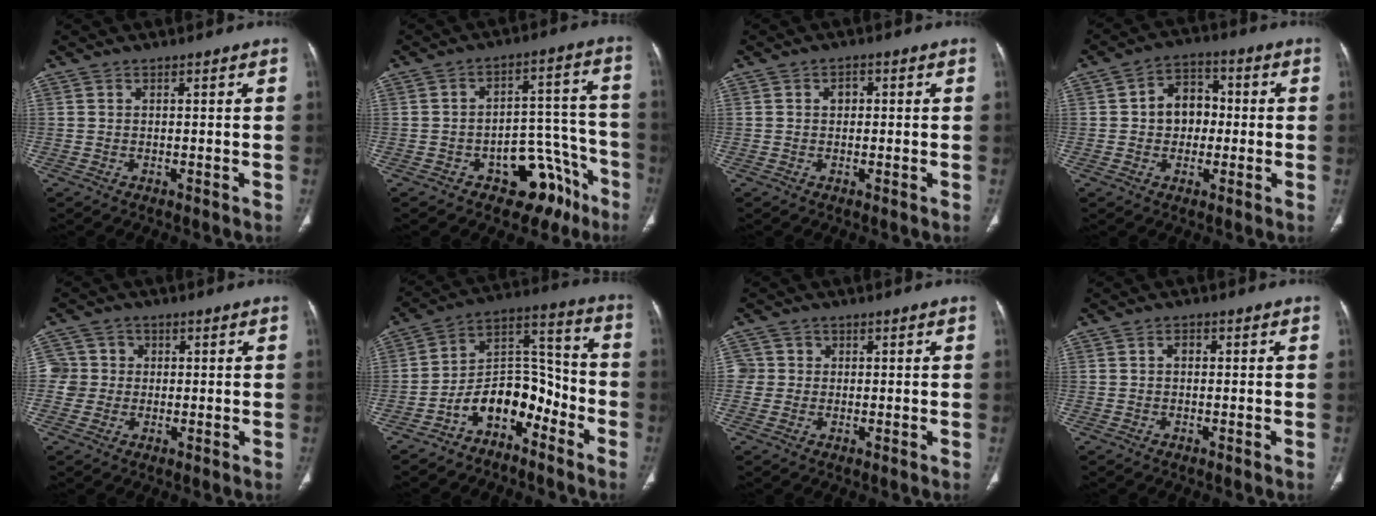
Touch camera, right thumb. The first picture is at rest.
{"total": 13.0, "force": [-7.8, 7.8, 6.9], "torque": [-0.032, 0.089, -0.105]}
{"total": 1.8, "force": [0.1, 1.5, 1.0], "torque": [-0.008, 0.007, -0.002]}
{"total": 7.8, "force": [-0.1, 6.2, 4.6], "torque": [-0.034, 0.019, -0.011]}
{"total": 4.9, "force": [0.2, 4.9, 0.4], "torque": [0.025, 0.011, -0.001]}
{"total": 11.9, "force": [-7.0, 7.0, 6.5], "torque": [-0.075, 0.099, -0.131]}
{"total": 3.2, "force": [0.3, 3.2, 0.2], "torque": [0.023, 0.008, 0.003]}
{"total": 1.3, "force": [0.0, 1.0, 0.8], "torque": [-0.004, 0.007, -0.004]}